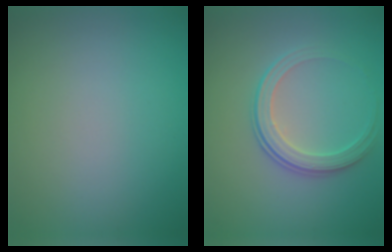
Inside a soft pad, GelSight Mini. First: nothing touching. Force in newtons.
{"total": 3.3, "press": 2.8, "slide": 1.8}